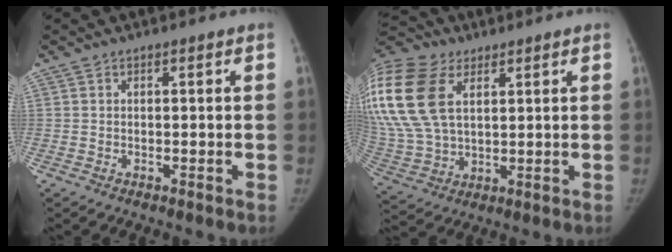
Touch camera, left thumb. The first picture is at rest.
{"total": 27.0, "force": [9.8, 17.5, 18.1], "torque": [-0.463, 0.029, 0.194]}